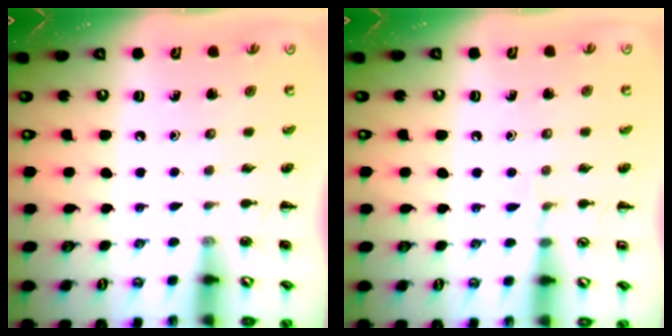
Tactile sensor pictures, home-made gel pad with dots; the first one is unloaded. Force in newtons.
{"total": 3.8, "press": 3.5, "slide": 1.5}